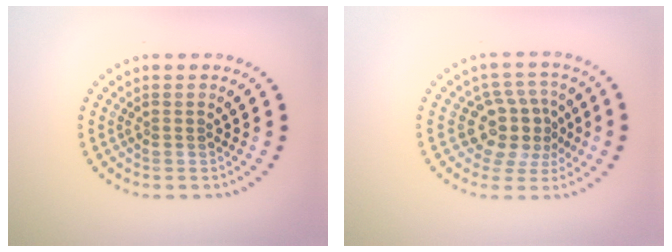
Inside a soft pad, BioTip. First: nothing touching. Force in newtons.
{"total": 4.0, "press": 3.3, "slide": 2.2}